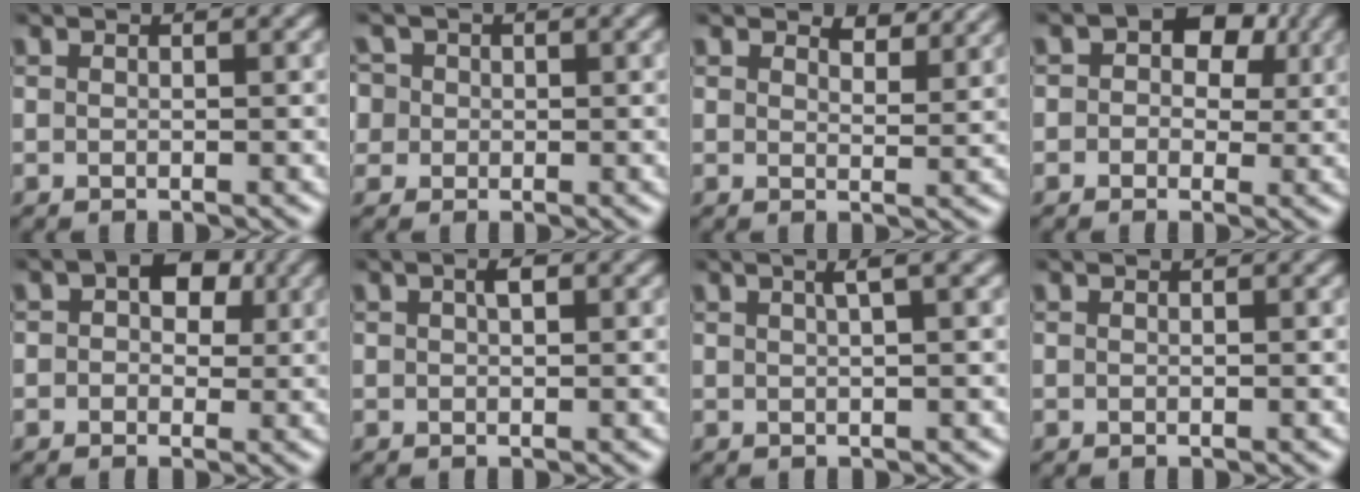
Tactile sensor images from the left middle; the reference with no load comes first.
{"total": 4.9, "force": [1.5, 4.3, 2.0], "torque": [-0.038, 0.030, -0.001]}
{"total": 3.0, "force": [2.7, 0.7, 0.9], "torque": [-0.022, -0.005, 0.035]}
{"total": 5.8, "force": [1.6, 4.4, 3.3], "torque": [-0.014, 0.020, -0.017]}
{"total": 4.3, "force": [1.2, 3.2, 2.6], "torque": [-0.010, 0.013, -0.013]}
{"total": 1.0, "force": [0.4, 0.4, 0.9], "torque": [-0.017, 0.002, 0.007]}
{"total": 2.2, "force": [1.0, 0.3, 1.9], "torque": [-0.021, 0.008, 0.012]}
{"total": 0.0}